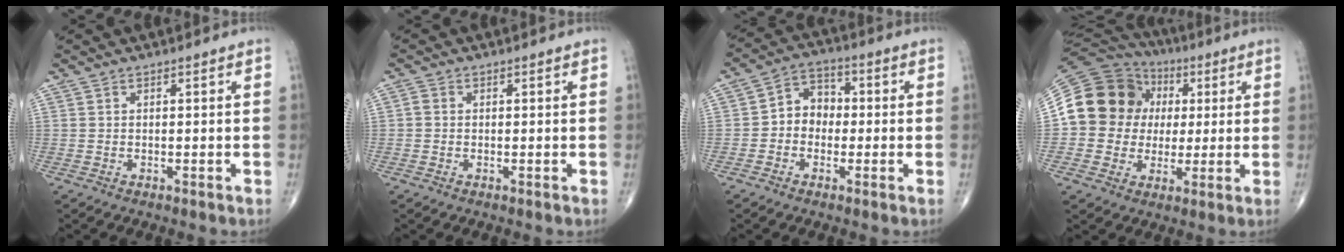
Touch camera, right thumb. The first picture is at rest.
{"total": 1.1, "force": [-0.1, 0.9, 0.6], "torque": [-0.006, 0.001, -0.004]}
{"total": 6.8, "force": [-0.7, 5.6, 3.7], "torque": [-0.030, 0.030, -0.029]}
{"total": 17.2, "force": [2.1, 15.4, 7.4], "torque": [-0.113, 0.032, 0.040]}